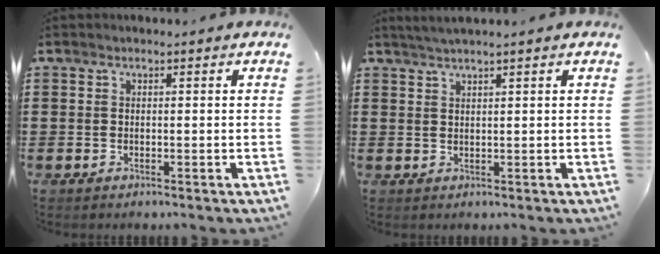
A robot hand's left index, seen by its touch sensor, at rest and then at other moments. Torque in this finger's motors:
{"motor_torque": [0.19, 0.09, 0.00, 0.04]}